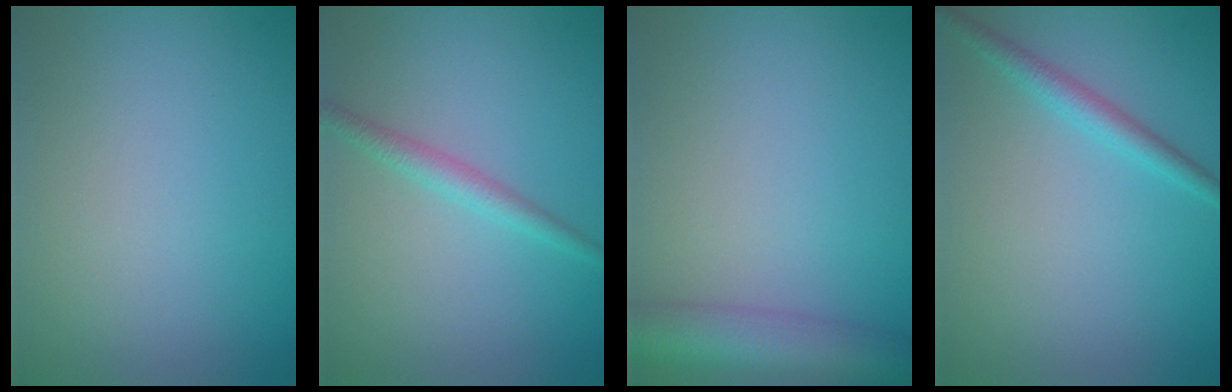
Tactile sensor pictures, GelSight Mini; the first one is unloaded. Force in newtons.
{"total": 1.8, "press": 1.8, "slide": 0.1}
{"total": 5.9, "press": 5.9, "slide": 0.4}
{"total": 2.0, "press": 2.0, "slide": 0.1}